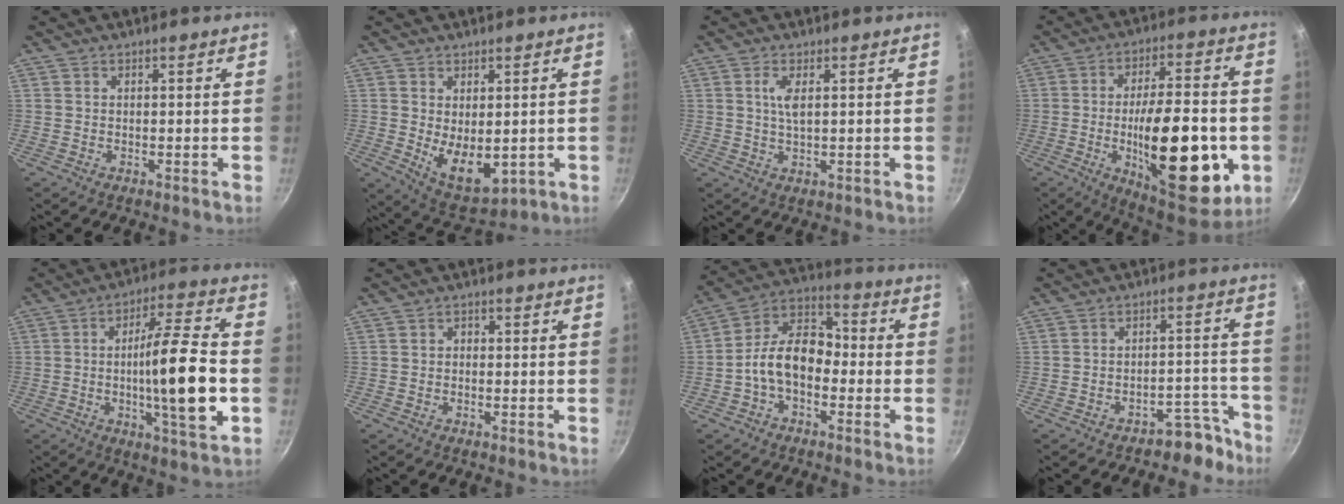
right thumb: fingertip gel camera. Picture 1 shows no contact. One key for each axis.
{"total": 9.2, "fx": 0.0, "fy": 5.3, "fz": 7.5, "tx": -0.097, "ty": -0.026, "tz": 0.022}
{"total": 3.4, "fx": 0.8, "fy": 1.1, "fz": 3.1, "tx": -0.063, "ty": -0.001, "tz": 0.017}
{"total": 25.6, "fx": -5.5, "fy": 10.5, "fz": 22.7, "tx": -0.307, "ty": 0.009, "tz": -0.071}
{"total": 16.6, "fx": -2.6, "fy": 3.0, "fz": 16.1, "tx": -0.256, "ty": 0.023, "tz": -0.044}
{"total": 1.1, "fx": -0.3, "fy": 0.8, "fz": 0.6, "tx": -0.009, "ty": 0.006, "tz": -0.007}
{"total": 11.6, "fx": -2.8, "fy": 7.5, "fz": 8.3, "tx": -0.118, "ty": 0.051, "tz": -0.074}
{"total": 6.9, "fx": -5.5, "fy": 3.5, "fz": 2.3, "tx": 0.029, "ty": 0.078, "tz": -0.068}